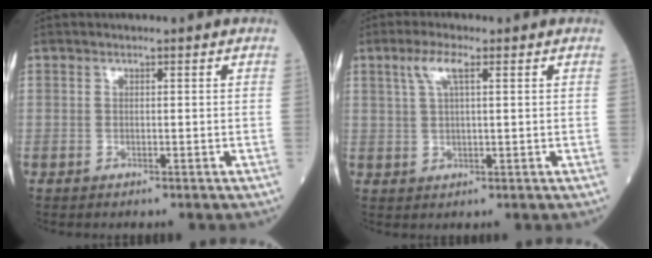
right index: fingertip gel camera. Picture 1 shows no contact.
{"total": 3.8, "force": [1.9, 0.6, 3.3], "torque": [-0.076, 0.013, 0.042]}